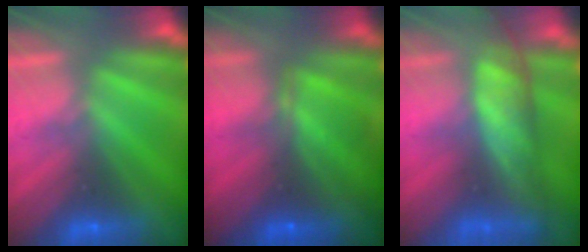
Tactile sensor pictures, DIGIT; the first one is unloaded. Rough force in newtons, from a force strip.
{"total": 8.9}
{"total": 8.0}